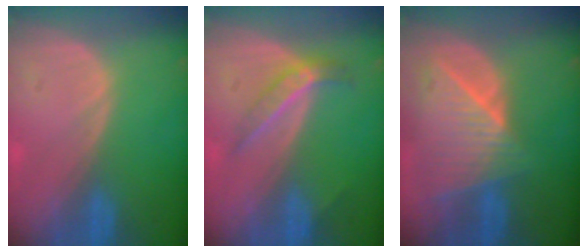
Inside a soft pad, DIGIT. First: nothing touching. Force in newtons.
{"total": 4.4, "press": 3.9, "slide": 2.0}
{"total": 9.2, "press": 8.2, "slide": 4.1}